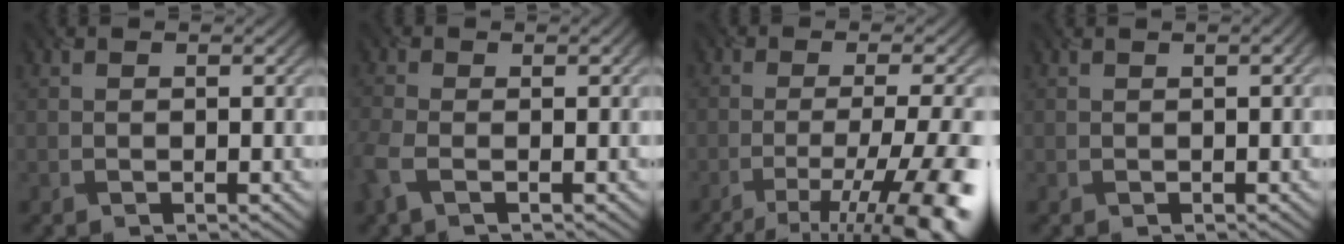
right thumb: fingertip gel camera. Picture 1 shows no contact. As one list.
[{"total": 3.5, "force": [-1.2, 1.3, 3.1], "torque": [-0.083, -0.003, -0.032]}, {"total": 13.0, "force": [-7.8, 3.0, 9.9], "torque": [-0.151, -0.001, -0.114]}, {"total": 1.2, "force": [0.2, 0.2, 1.2], "torque": [-0.014, 0.006, 0.004]}]